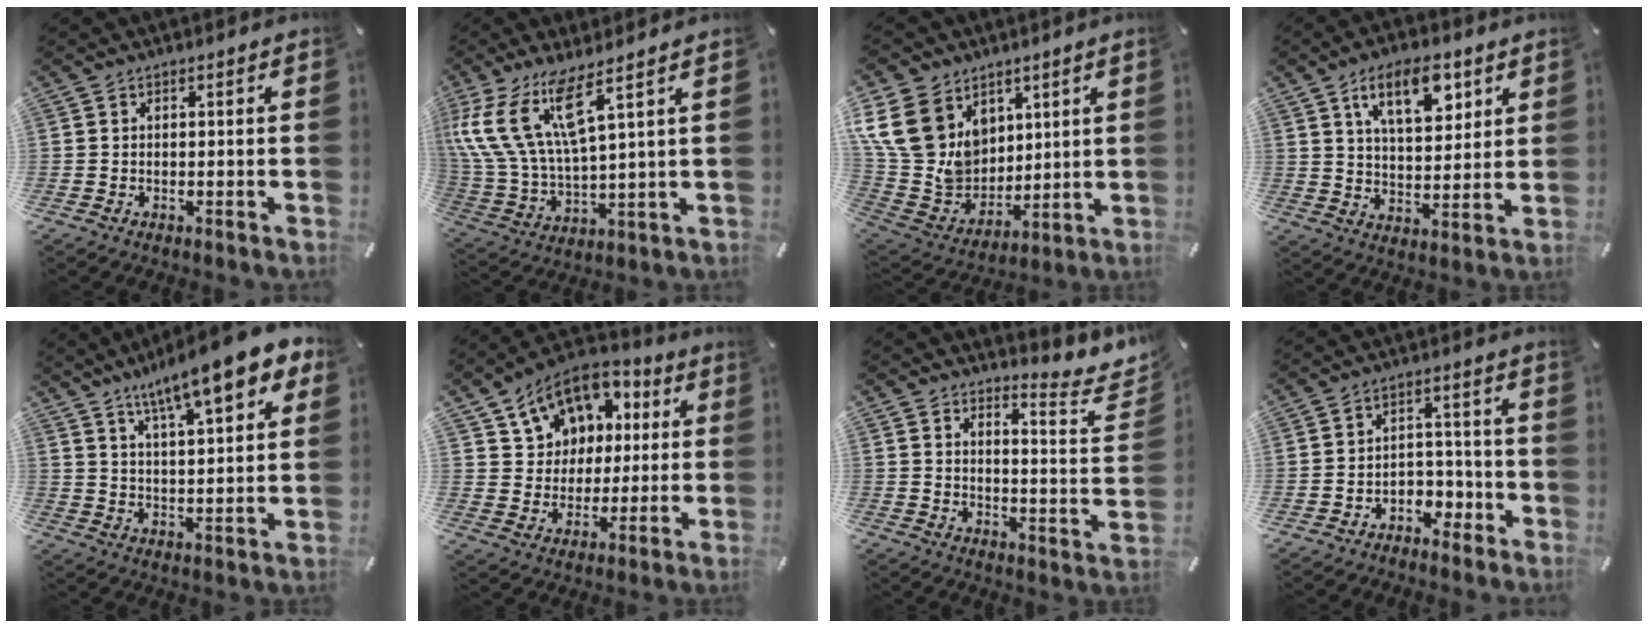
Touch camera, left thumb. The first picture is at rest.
{"total": 14.4, "force": [8.5, 4.7, 10.7], "torque": [-0.262, -0.047, 0.146]}
{"total": 17.1, "force": [7.3, 13.8, 7.0], "torque": [-0.173, -0.045, 0.143]}
{"total": 12.7, "force": [6.8, 6.3, 8.7], "torque": [-0.131, -0.020, 0.116]}
{"total": 15.1, "force": [10.6, 3.6, 10.1], "torque": [-0.171, -0.050, 0.174]}
{"total": 12.5, "force": [5.9, 10.3, 4.1], "torque": [-0.082, -0.030, 0.115]}
{"total": 7.4, "force": [6.8, 2.3, 2.1], "torque": [-0.027, -0.070, 0.113]}
{"total": 4.9, "force": [-2.7, 3.9, 1.3], "torque": [-0.014, 0.009, -0.051]}